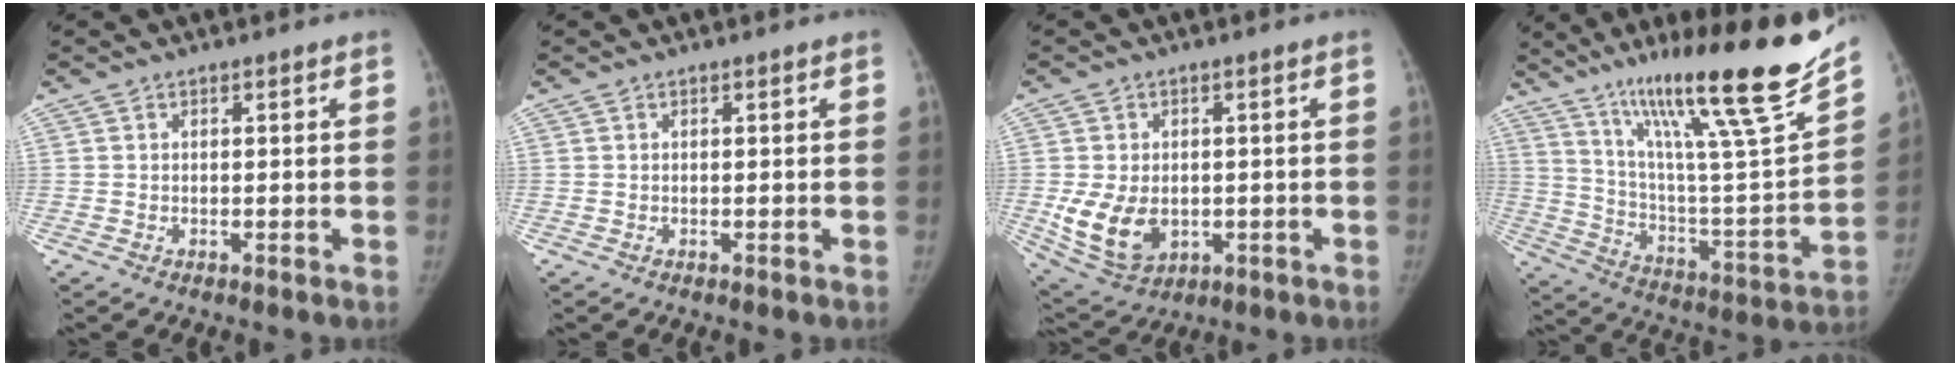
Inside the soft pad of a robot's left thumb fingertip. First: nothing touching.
{"total": 0.0}
{"total": 10.1, "force": [-1.2, 7.2, 7.0], "torque": [-0.118, -0.010, 0.000]}
{"total": 30.2, "force": [20.6, 3.1, 21.8], "torque": [-0.327, -0.086, 0.338]}